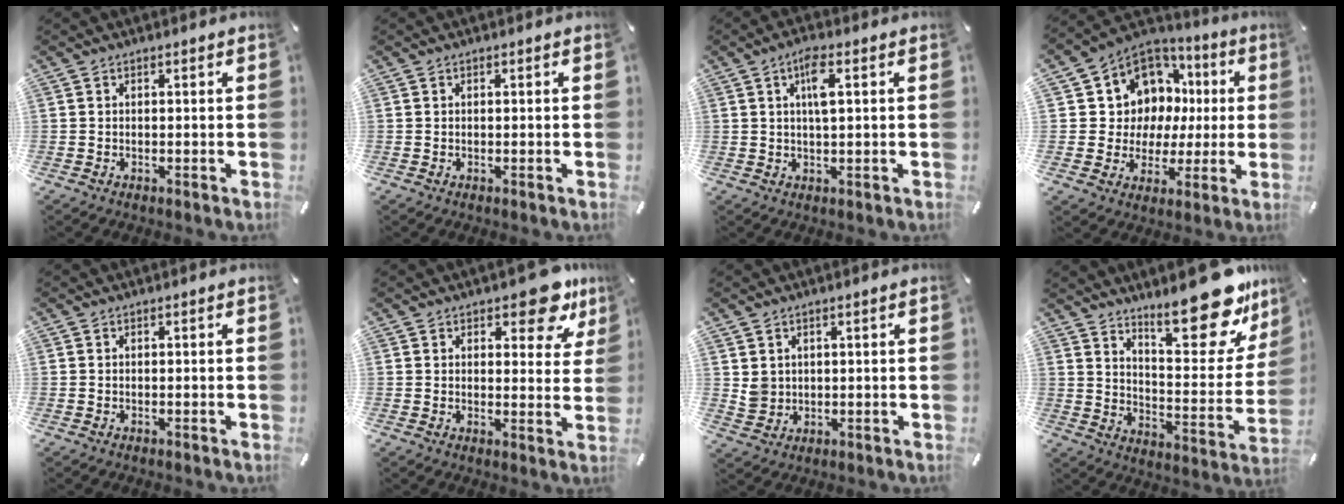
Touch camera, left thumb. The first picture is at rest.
{"total": 0.0}
{"total": 5.4, "force": [1.7, 1.4, 5.0], "torque": [-0.095, 0.003, 0.024]}
{"total": 10.2, "force": [2.8, 9.7, 1.6], "torque": [-0.033, -0.045, 0.064]}
{"total": 0.0}
{"total": 10.8, "force": [7.4, 4.9, 6.2], "torque": [-0.058, -0.049, 0.124]}
{"total": 3.9, "force": [1.6, 3.6, 0.4], "torque": [-0.010, 0.001, 0.032]}
{"total": 23.3, "force": [16.7, 7.9, 14.2], "torque": [-0.184, -0.131, 0.275]}